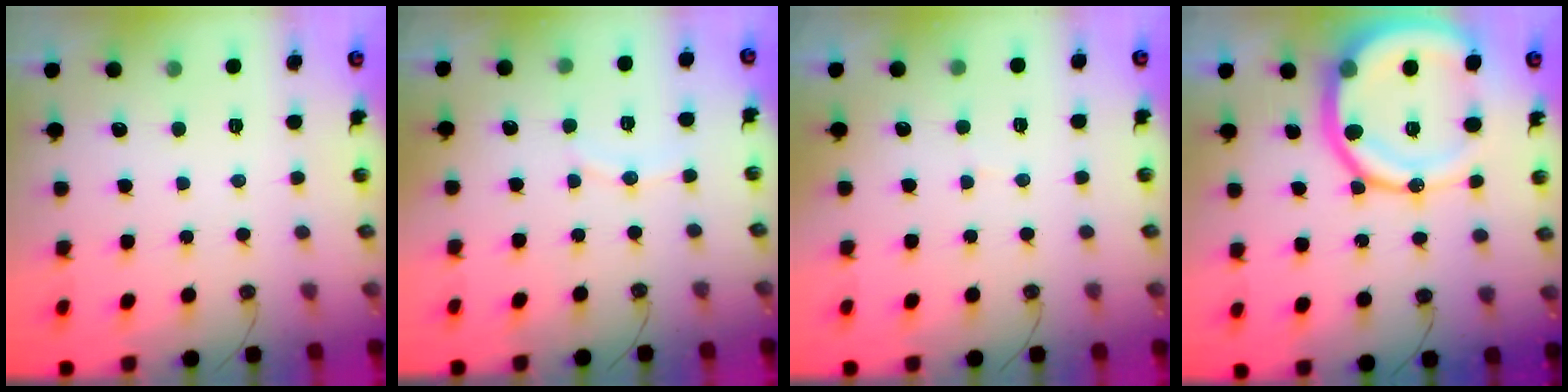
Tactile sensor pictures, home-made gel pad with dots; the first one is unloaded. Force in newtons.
{"total": 5.0, "press": 4.8, "slide": 1.4}
{"total": 4.1, "press": 4.0, "slide": 1.0}
{"total": 21.2, "press": 21.0, "slide": 3.0}